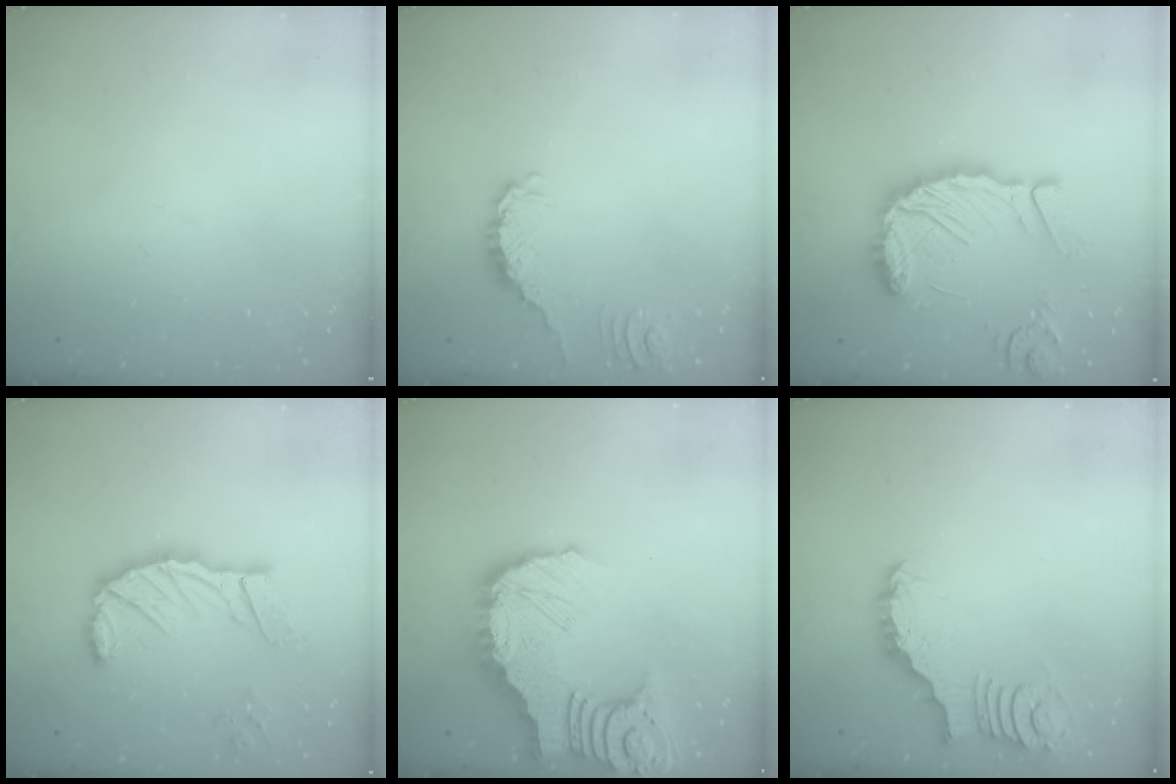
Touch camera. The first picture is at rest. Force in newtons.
{"total": 0.6, "press": 0.6, "slide": 0.2}
{"total": 13.1, "press": 13.0, "slide": 1.6}
{"total": 14.8, "press": 14.7, "slide": 1.6}
{"total": 18.4, "press": 18.3, "slide": 2.4}
{"total": 3.2, "press": 3.2, "slide": 0.1}